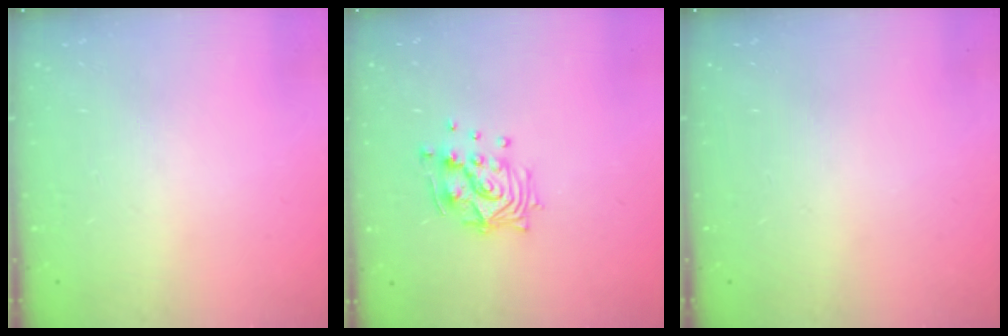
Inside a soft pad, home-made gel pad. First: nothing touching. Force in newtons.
{"total": 11.5, "press": 11.5, "slide": 0.8}
{"total": 0.0}